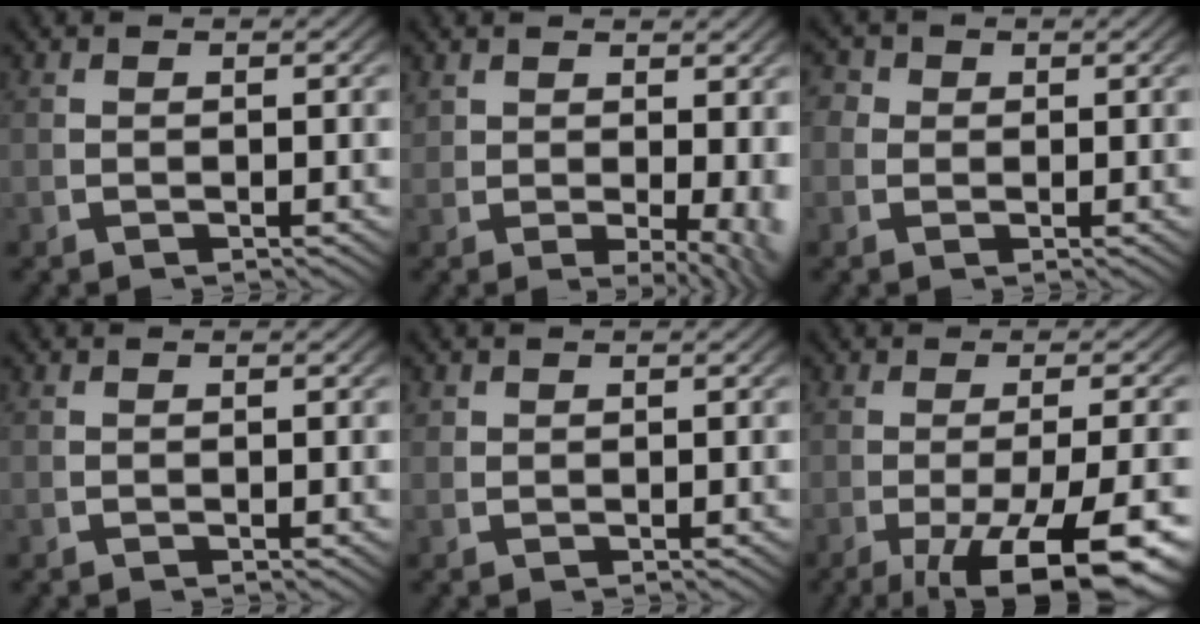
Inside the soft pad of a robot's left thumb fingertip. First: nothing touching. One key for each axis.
{"total": 3.1, "fx": 0.5, "fy": 1.1, "fz": 2.9, "tx": -0.037, "ty": -0.021, "tz": 0.027}
{"total": 2.6, "fx": 0.7, "fy": 2.3, "fz": 0.9, "tx": -0.025, "ty": -0.006, "tz": 0.009}
{"total": 0.0}
{"total": 0.8, "fx": 0.7, "fy": 0.5, "fz": 0.2, "tx": -0.007, "ty": -0.006, "tz": 0.018}
{"total": 10.0, "fx": -4.6, "fy": 4.4, "fz": 7.7, "tx": -0.135, "ty": -0.039, "tz": -0.048}